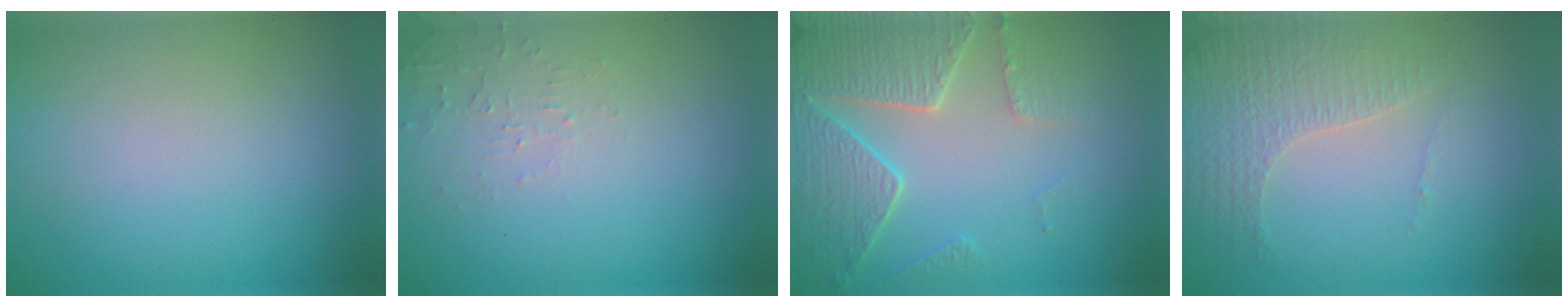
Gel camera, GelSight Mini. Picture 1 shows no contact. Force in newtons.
{"total": 1.5, "press": 1.5, "slide": 0.3}
{"total": 5.7, "press": 4.9, "slide": 3.0}
{"total": 4.3, "press": 3.0, "slide": 3.1}